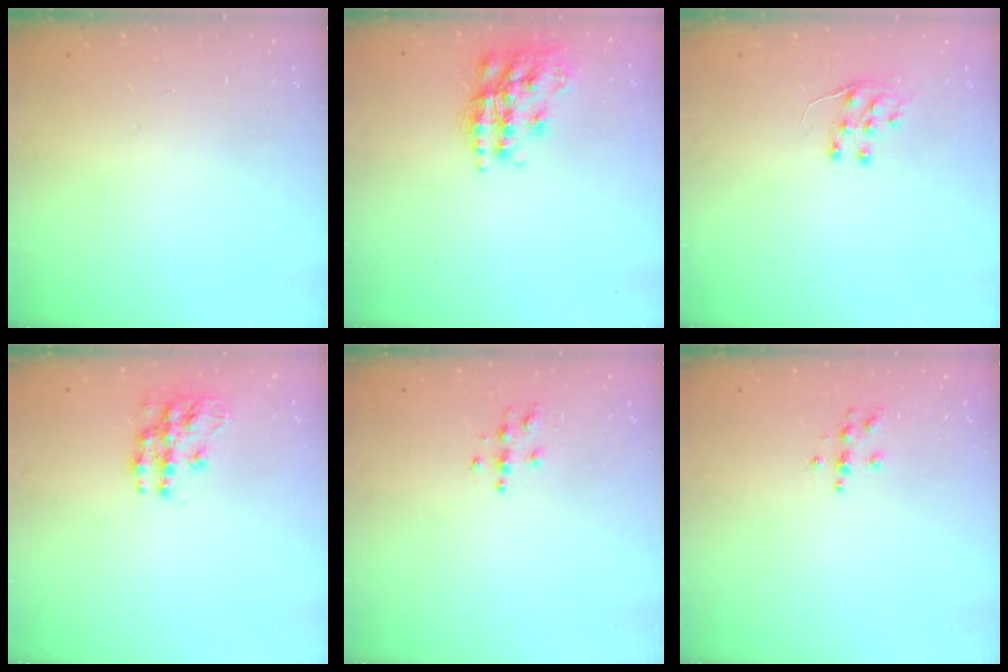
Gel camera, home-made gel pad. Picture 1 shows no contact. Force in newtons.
{"total": 18.8, "press": 18.7, "slide": 1.2}
{"total": 6.5, "press": 6.4, "slide": 0.6}
{"total": 11.8, "press": 11.7, "slide": 0.6}
{"total": 4.0, "press": 4.0, "slide": 0.3}
{"total": 3.9, "press": 3.9, "slide": 0.6}